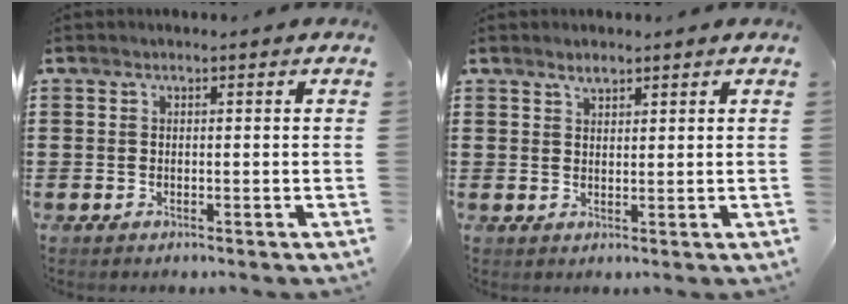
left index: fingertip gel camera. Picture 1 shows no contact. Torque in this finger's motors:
{"motor_torque": [0.05, -0.22, 0.18, 0.04]}